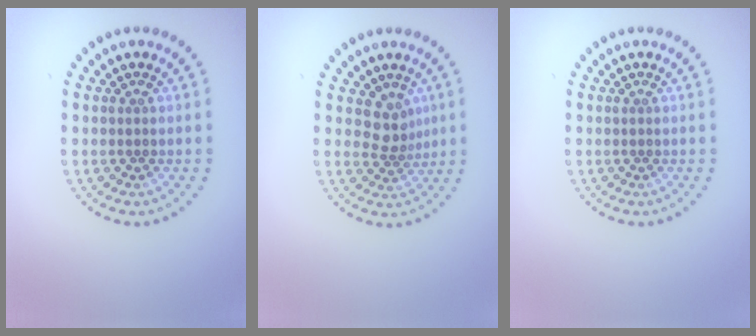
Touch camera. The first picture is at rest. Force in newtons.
{"total": 2.6, "press": 1.9, "slide": 1.7}
{"total": 0.0}